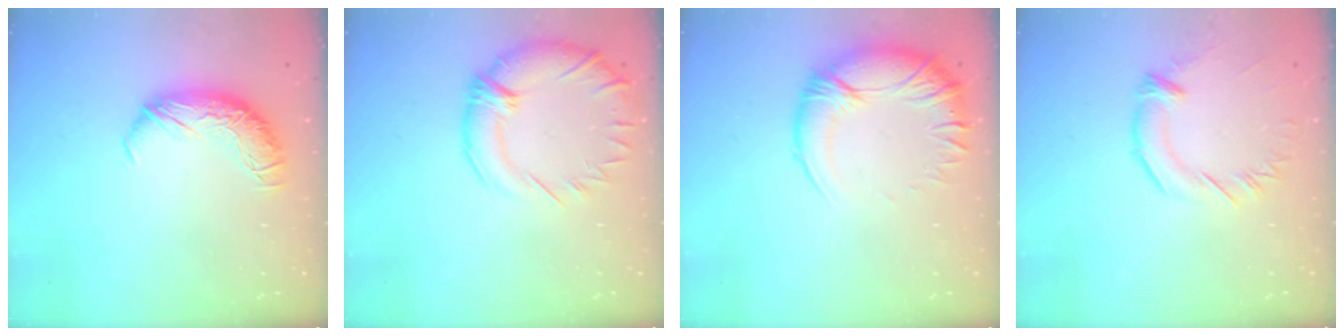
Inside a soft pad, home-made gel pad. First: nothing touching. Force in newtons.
{"total": 5.2, "press": 3.3, "slide": 4.0}
{"total": 4.8, "press": 2.9, "slide": 3.8}
{"total": 2.3, "press": 2.3, "slide": 0.6}